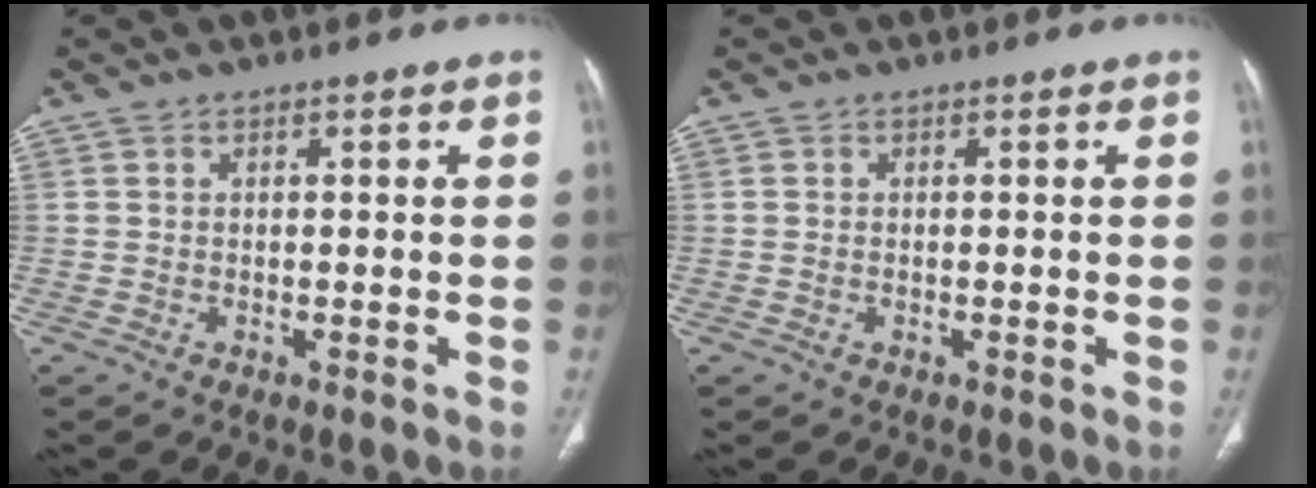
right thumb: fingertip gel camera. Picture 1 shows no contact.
{"total": 0.0}